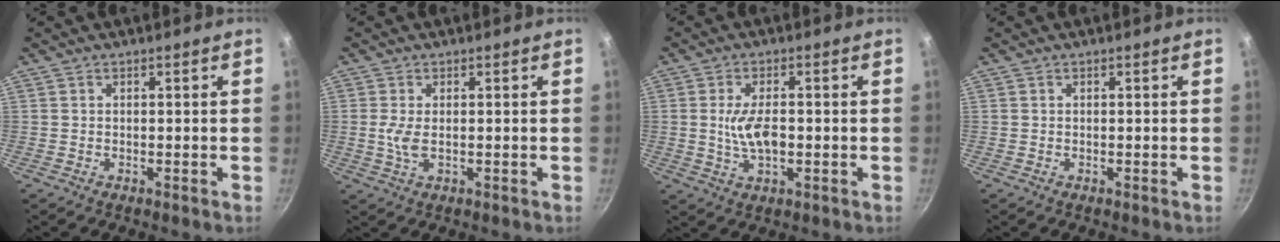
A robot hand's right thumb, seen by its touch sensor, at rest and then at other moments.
{"total": 3.1, "force": [0.1, 1.3, 2.8], "torque": [-0.065, -0.004, 0.004]}
{"total": 6.6, "force": [-0.3, 3.1, 5.8], "torque": [-0.104, 0.001, -0.007]}
{"total": 0.0}